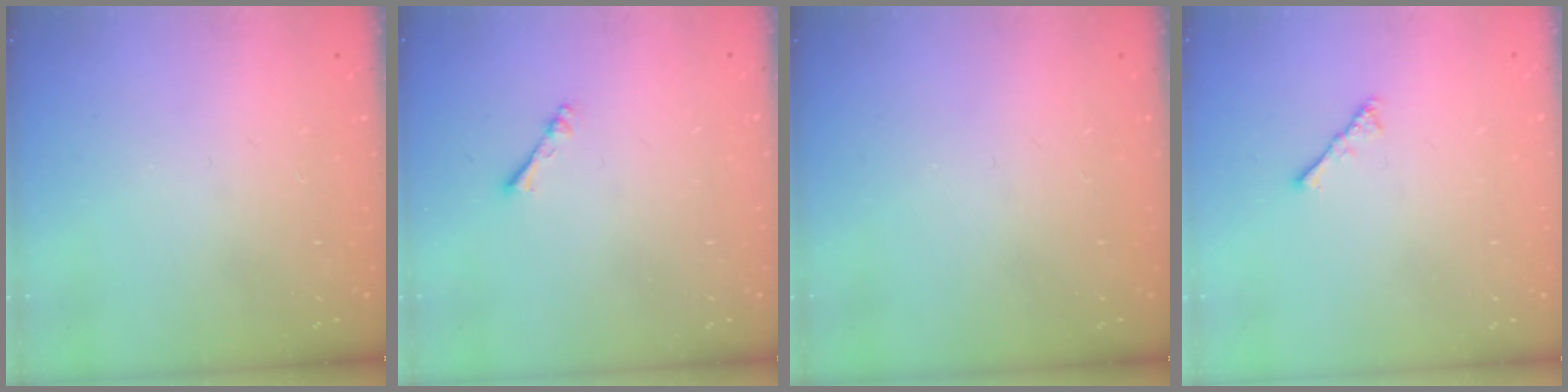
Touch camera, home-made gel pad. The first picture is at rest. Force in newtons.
{"total": 1.1, "press": 1.1, "slide": 0.2}
{"total": 0.0}
{"total": 2.1, "press": 2.1, "slide": 0.5}